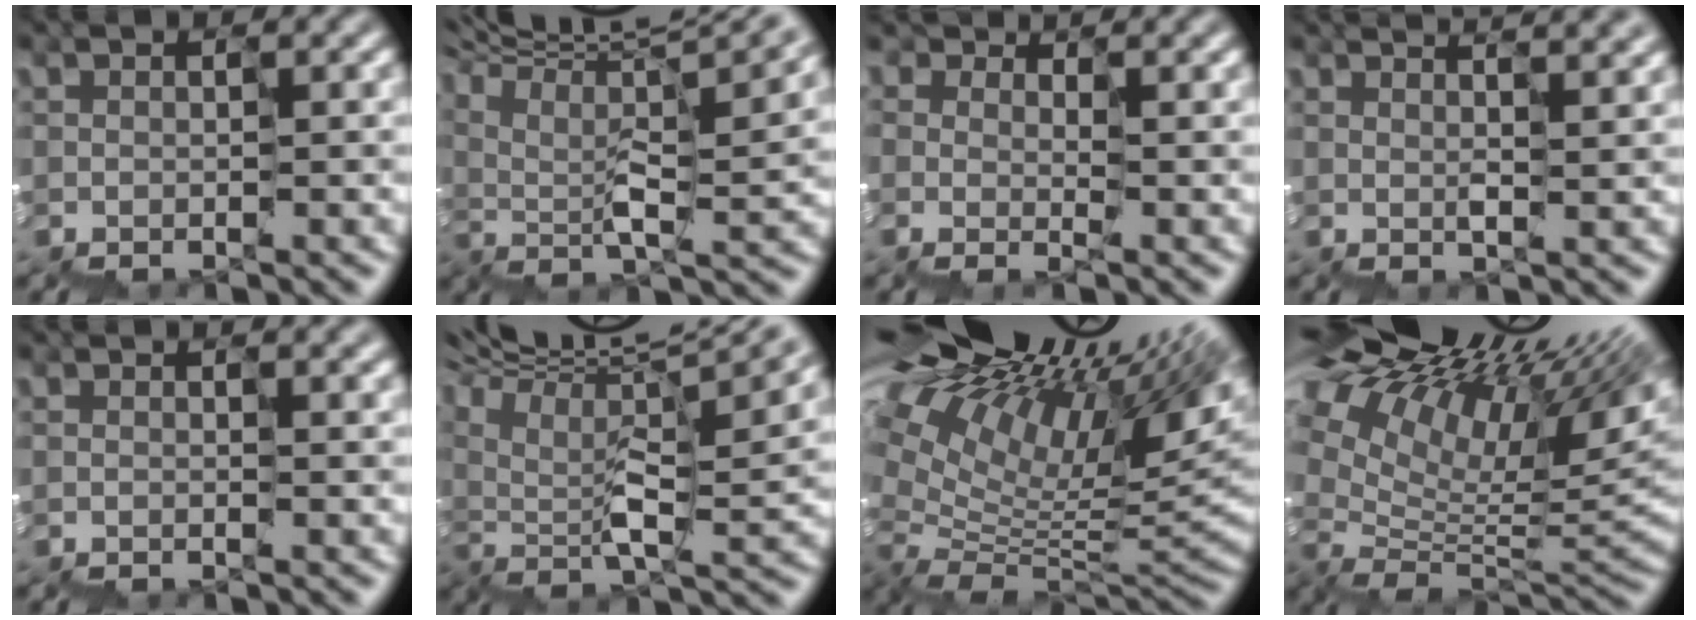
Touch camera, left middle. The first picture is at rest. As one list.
[{"total": 11.5, "force": [9.0, 2.4, 6.8], "torque": [-0.133, 0.021, 0.137]}, {"total": 1.2, "force": [1.2, 0.3, -0.2], "torque": [0.010, 0.003, 0.022]}, {"total": 7.2, "force": [4.8, 3.0, 4.5], "torque": [-0.049, 0.057, 0.050]}, {"total": 0.7, "force": [0.4, 0.1, 0.6], "torque": [0.001, 0.004, 0.000]}, {"total": 13.0, "force": [9.6, 2.8, 8.3], "torque": [-0.171, 0.025, 0.144]}, {"total": 15.3, "force": [9.2, 5.3, 11.0], "torque": [-0.165, 0.051, 0.172]}, {"total": 13.9, "force": [9.9, 5.0, 8.5], "torque": [-0.169, 0.044, 0.185]}]